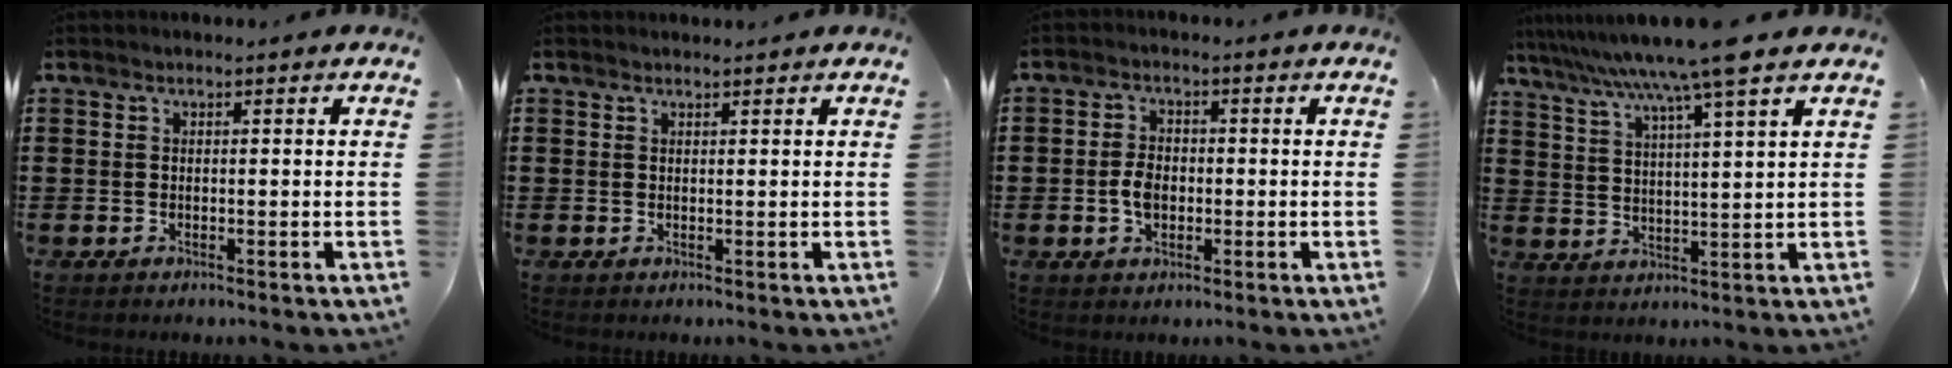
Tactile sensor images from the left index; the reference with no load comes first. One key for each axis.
{"total": 0.7, "fx": 0.7, "fy": 0.2, "fz": -0.1, "tx": 0.000, "ty": 0.001, "tz": 0.014}
{"total": 3.7, "fx": -0.5, "fy": 2.4, "fz": 2.8, "tx": -0.061, "ty": 0.002, "tz": -0.012}
{"total": 8.7, "fx": 7.1, "fy": -0.5, "fz": 5.0, "tx": -0.121, "ty": -0.028, "tz": 0.118}